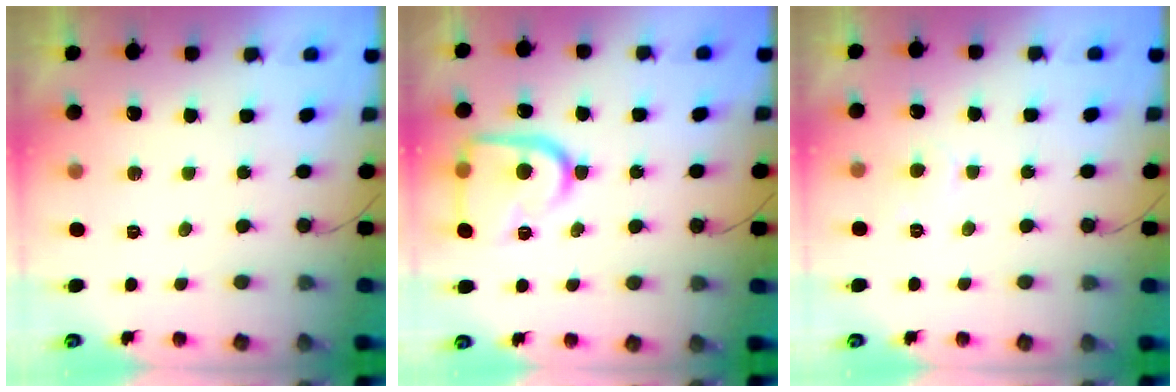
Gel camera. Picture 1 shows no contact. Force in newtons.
{"total": 16.6, "press": 16.6, "slide": 1.3}
{"total": 2.3, "press": 2.3, "slide": 0.1}